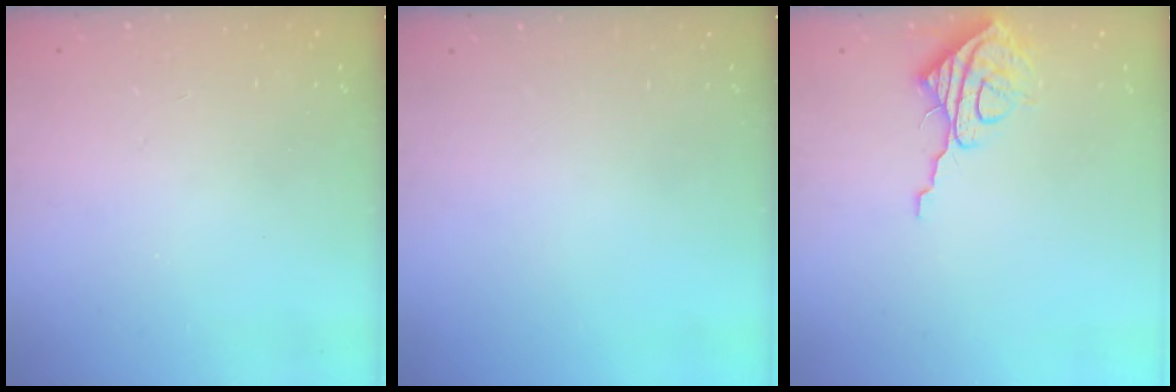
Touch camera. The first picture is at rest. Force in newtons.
{"total": 0.0}
{"total": 9.1, "press": 9.1, "slide": 0.8}